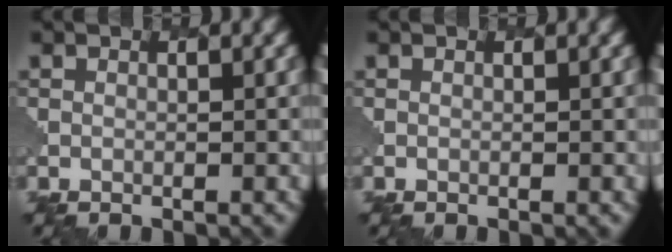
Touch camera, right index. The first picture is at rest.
{"total": 0.0}